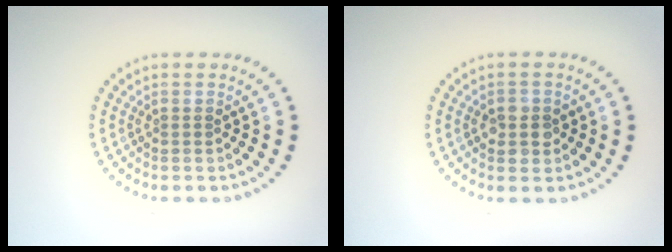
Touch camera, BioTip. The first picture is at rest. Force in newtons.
{"total": 2.2, "press": 2.2, "slide": 0.5}